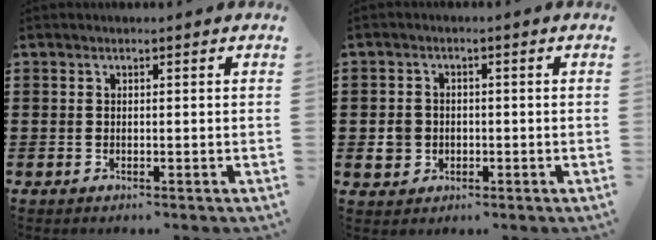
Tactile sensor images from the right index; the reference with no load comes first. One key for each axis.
{"total": 3.0, "fx": -0.6, "fy": 2.8, "fz": 1.0, "tx": -0.028, "ty": 0.005, "tz": -0.014}